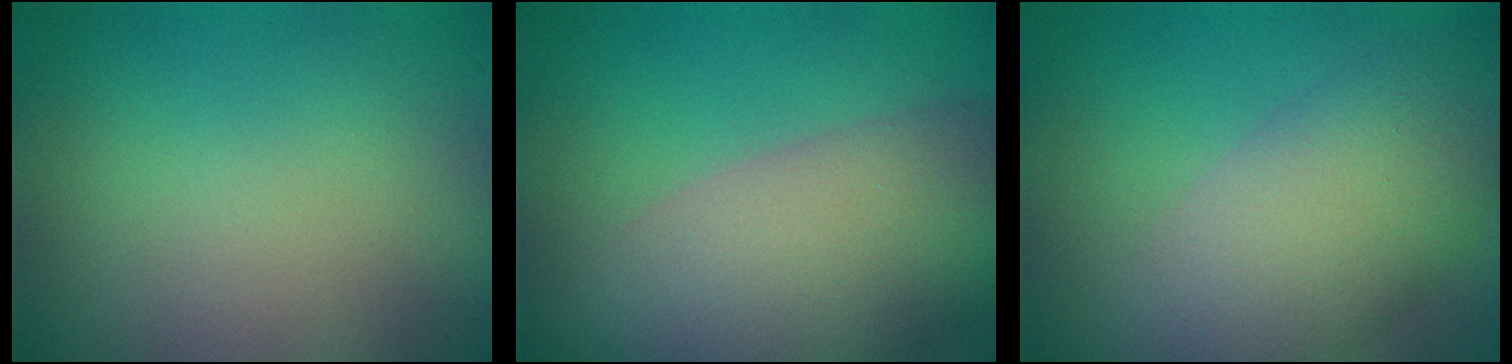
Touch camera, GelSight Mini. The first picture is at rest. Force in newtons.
{"total": 9.1, "press": 9.1, "slide": 0.5}
{"total": 7.6, "press": 7.6, "slide": 0.1}